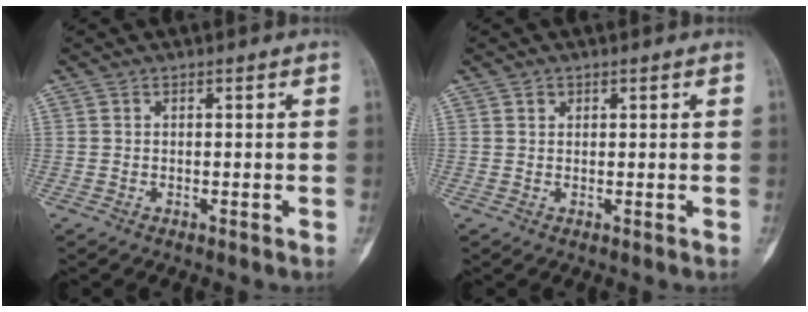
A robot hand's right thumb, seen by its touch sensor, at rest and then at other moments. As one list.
[{"total": 1.0, "force": [0.5, 0.8, 0.2], "torque": [0.004, -0.001, 0.008]}]